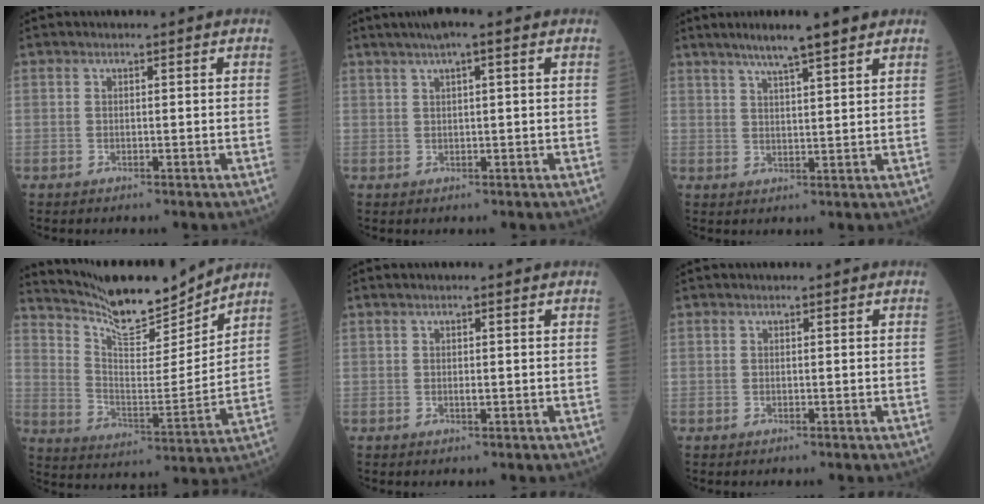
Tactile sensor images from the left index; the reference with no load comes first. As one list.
[{"total": 4.6, "force": [2.8, 0.1, 3.6], "torque": [-0.064, 0.021, 0.046]}, {"total": 8.0, "force": [6.1, -0.1, 5.2], "torque": [-0.083, 0.018, 0.093]}, {"total": 14.8, "force": [14.0, 1.2, 4.8], "torque": [-0.095, -0.013, 0.236]}, {"total": 1.1, "force": [0.2, 0.1, 1.1], "torque": [-0.027, 0.005, 0.003]}, {"total": 0.0}]